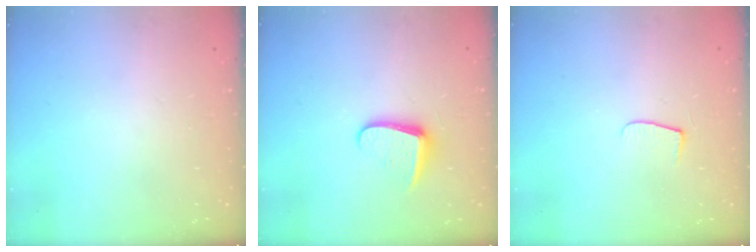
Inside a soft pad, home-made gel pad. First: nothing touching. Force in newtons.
{"total": 8.9, "press": 8.8, "slide": 0.8}
{"total": 4.3, "press": 4.2, "slide": 0.5}